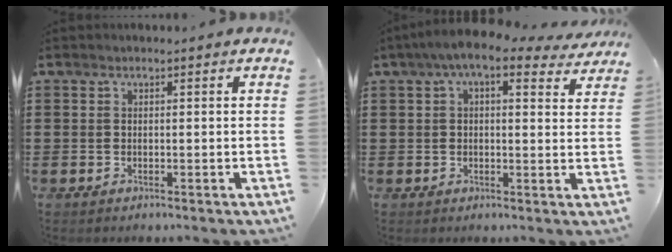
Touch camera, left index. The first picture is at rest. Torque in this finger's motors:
{"motor_torque": [2.14, 0.00, 0.65, 0.09]}